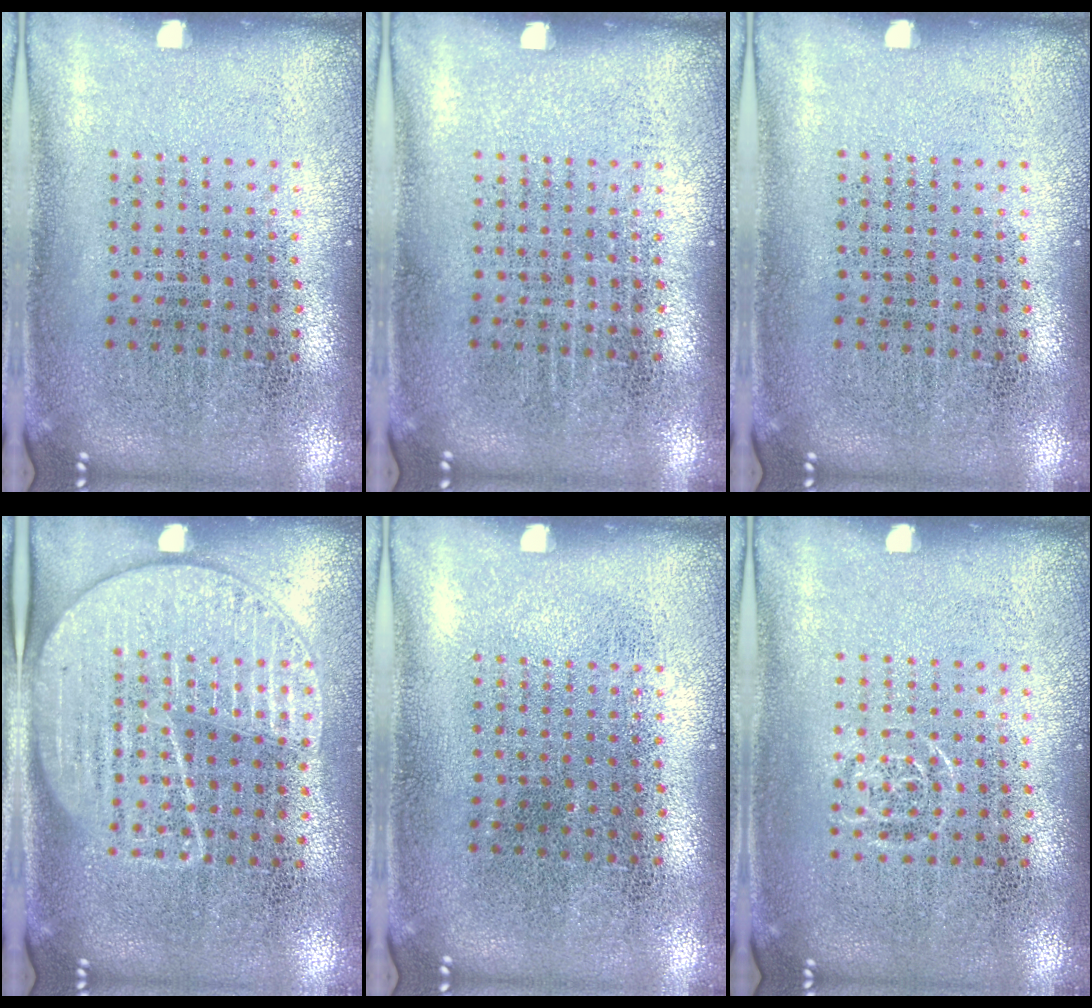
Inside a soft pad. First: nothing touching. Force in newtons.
{"total": 0.0}
{"total": 0.0}
{"total": 1.8, "press": 1.6, "slide": 0.9}
{"total": 0.0}
{"total": 0.5, "press": 0.5, "slide": 0.2}